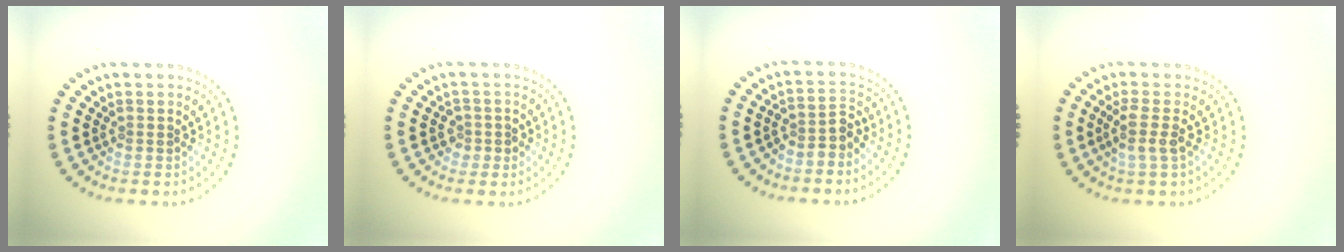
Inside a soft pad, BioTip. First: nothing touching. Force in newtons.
{"total": 1.4, "press": 1.3, "slide": 0.4}
{"total": 2.1, "press": 1.6, "slide": 1.4}
{"total": 2.1, "press": 1.7, "slide": 1.3}